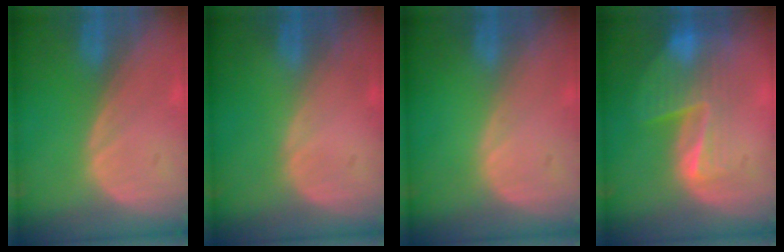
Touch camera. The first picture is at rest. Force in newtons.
{"total": 0.0}
{"total": 0.0}
{"total": 8.3, "press": 7.2, "slide": 4.3}